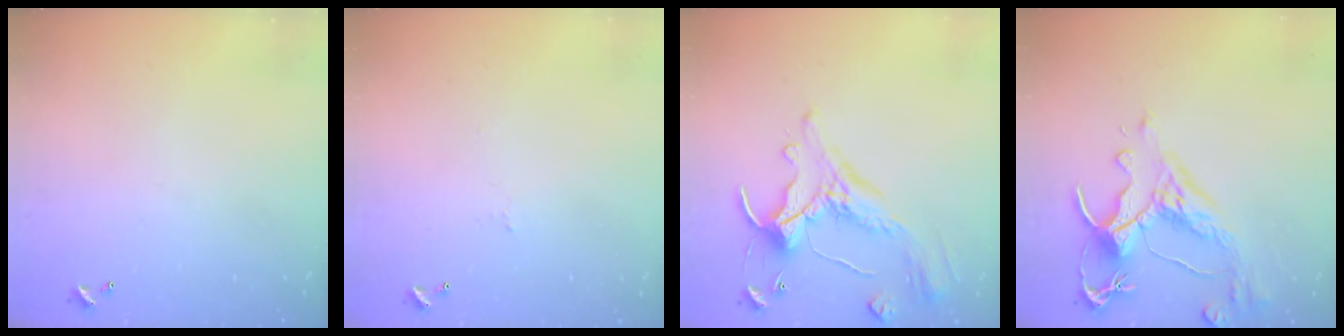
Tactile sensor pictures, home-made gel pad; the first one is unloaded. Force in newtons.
{"total": 1.7, "press": 1.6, "slide": 0.3}
{"total": 2.5, "press": 2.2, "slide": 1.2}
{"total": 4.5, "press": 4.2, "slide": 1.5}